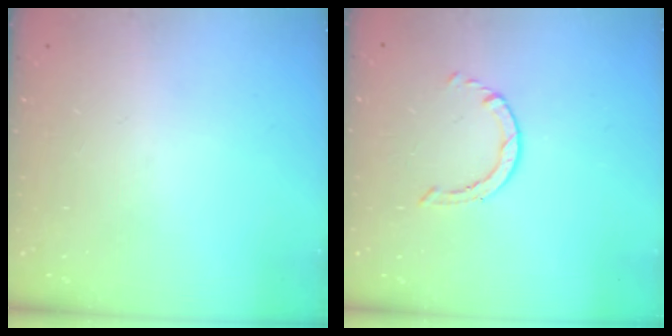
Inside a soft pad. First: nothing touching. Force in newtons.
{"total": 0.6, "press": 0.6, "slide": 0.1}